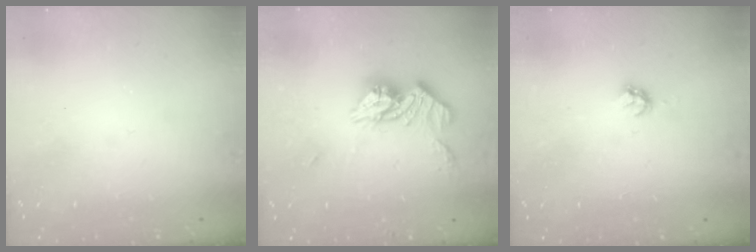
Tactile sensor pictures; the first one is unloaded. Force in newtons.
{"total": 12.5, "press": 12.5, "slide": 1.2}
{"total": 2.8, "press": 2.7, "slide": 0.3}